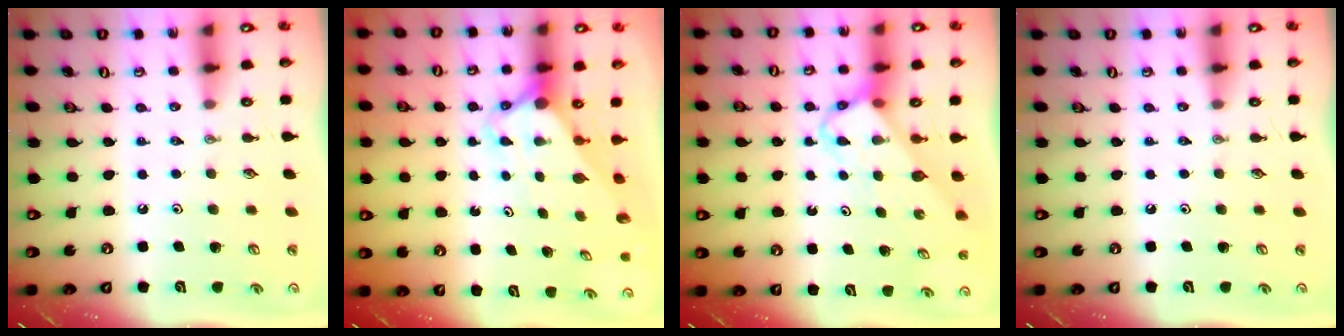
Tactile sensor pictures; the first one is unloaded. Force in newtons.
{"total": 3.1, "press": 3.1, "slide": 0.2}
{"total": 3.6, "press": 3.6, "slide": 0.1}
{"total": 0.0}